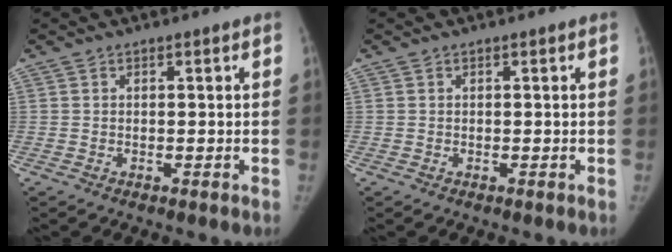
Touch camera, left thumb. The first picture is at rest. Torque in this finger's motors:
{"motor_torque": [0.06, 0.05, 0.15, -0.35, 0.03]}